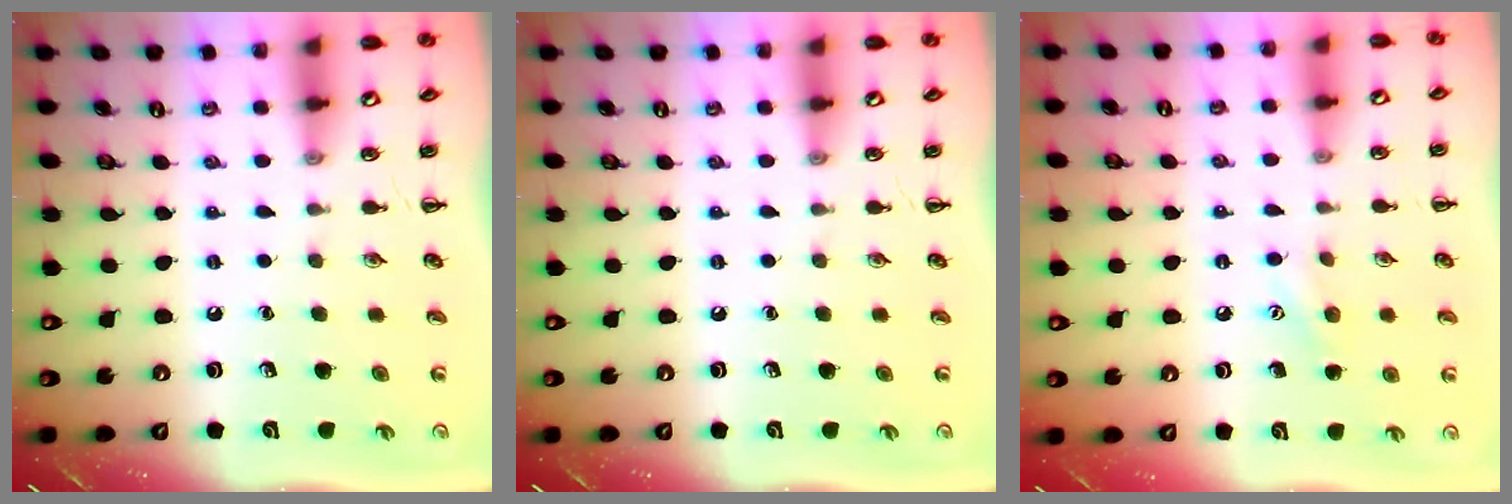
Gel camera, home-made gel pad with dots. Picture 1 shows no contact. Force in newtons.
{"total": 0.0}
{"total": 7.5, "press": 7.3, "slide": 1.5}